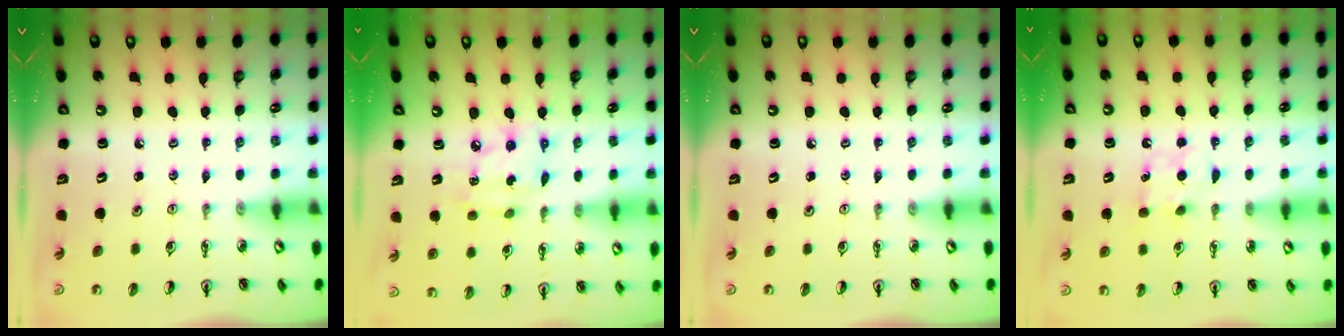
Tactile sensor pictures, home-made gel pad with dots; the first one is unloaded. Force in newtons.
{"total": 8.5, "press": 8.4, "slide": 0.6}
{"total": 0.0}
{"total": 7.2, "press": 7.2, "slide": 0.7}